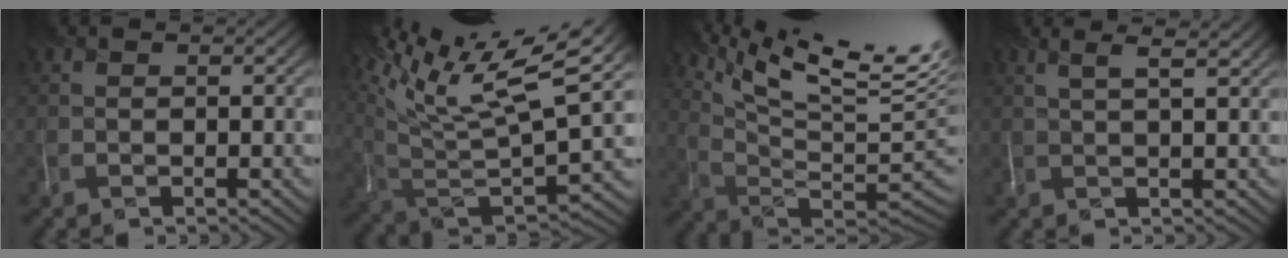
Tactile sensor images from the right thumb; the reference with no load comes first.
{"total": 15.5, "force": [9.7, 4.4, 11.3], "torque": [-0.255, 0.016, 0.174]}
{"total": 17.2, "force": [10.4, 4.9, 12.9], "torque": [-0.215, 0.017, 0.180]}
{"total": 4.2, "force": [2.5, 1.0, 3.2], "torque": [-0.036, 0.016, 0.022]}